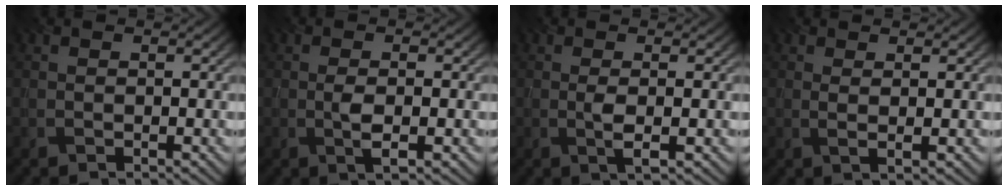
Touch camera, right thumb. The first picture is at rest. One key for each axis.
{"total": 2.3, "fx": -0.4, "fy": 0.8, "fz": 2.1, "tx": -0.047, "ty": -0.003, "tz": -0.006}
{"total": 1.7, "fx": 0.0, "fy": 0.3, "fz": 1.7, "tx": -0.037, "ty": -0.003, "tz": -0.001}
{"total": 1.4, "fx": 0.8, "fy": 0.2, "fz": 1.2, "tx": -0.030, "ty": -0.002, "tz": 0.012}